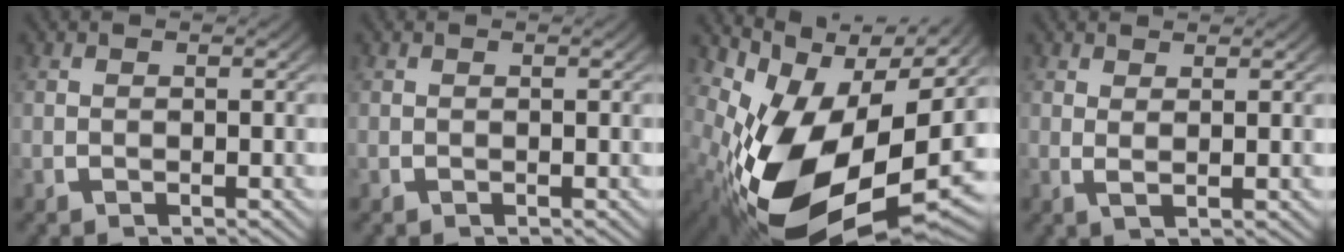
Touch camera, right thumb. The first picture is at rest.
{"total": 0.0}
{"total": 20.2, "force": [-1.8, 11.6, 16.4], "torque": [-0.300, -0.067, 0.006]}
{"total": 1.4, "force": [1.0, 0.1, 1.0], "torque": [-0.021, -0.007, 0.023]}